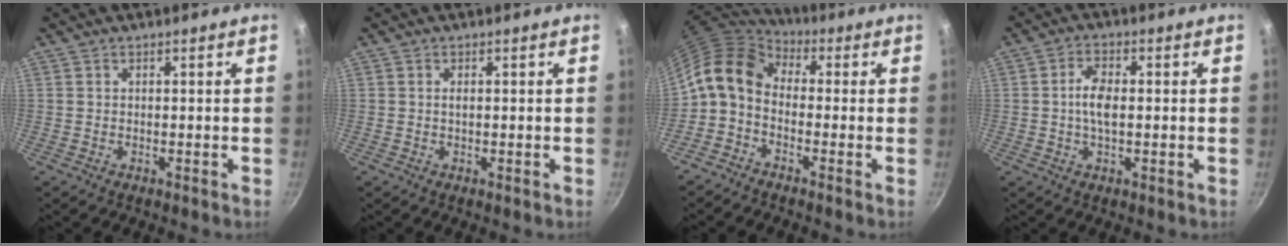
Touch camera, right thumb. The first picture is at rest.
{"total": 0.8, "force": [0.1, 0.3, 0.8], "torque": [-0.014, 0.001, 0.001]}
{"total": 10.2, "force": [-0.6, 7.2, 7.2], "torque": [-0.128, 0.039, -0.035]}
{"total": 5.3, "force": [0.0, 2.5, 4.7], "torque": [-0.094, 0.008, -0.005]}